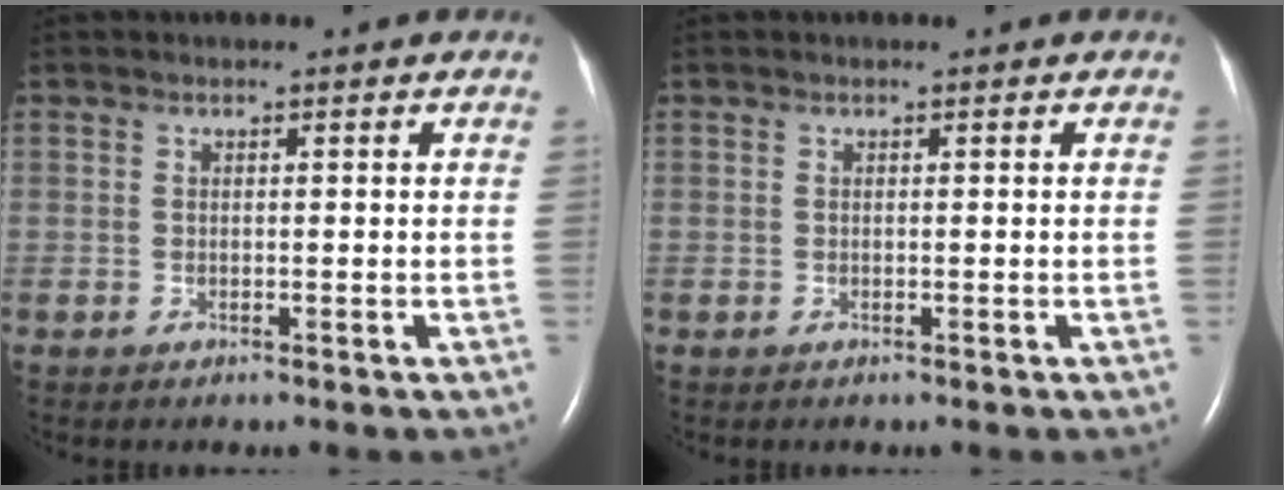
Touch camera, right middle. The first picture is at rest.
{"total": 0.0}